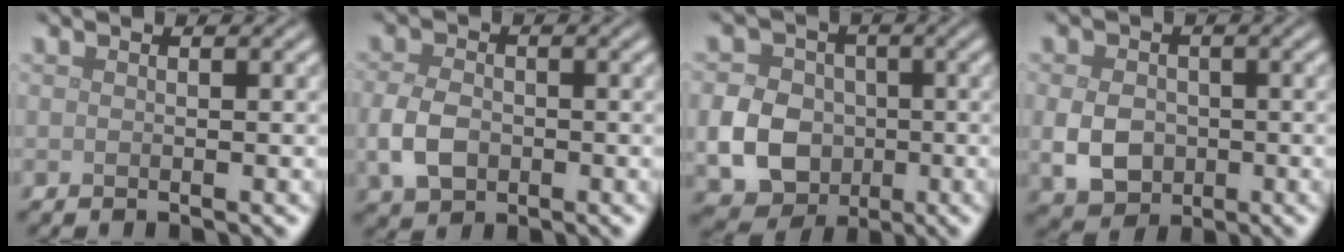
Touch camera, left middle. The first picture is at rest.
{"total": 4.0, "force": [-0.9, 2.9, 2.6], "torque": [-0.061, -0.006, -0.021]}
{"total": 6.1, "force": [-1.2, 5.2, 2.9], "torque": [-0.053, -0.003, -0.032]}
{"total": 4.6, "force": [-0.6, 3.6, 2.7], "torque": [-0.064, -0.009, -0.012]}